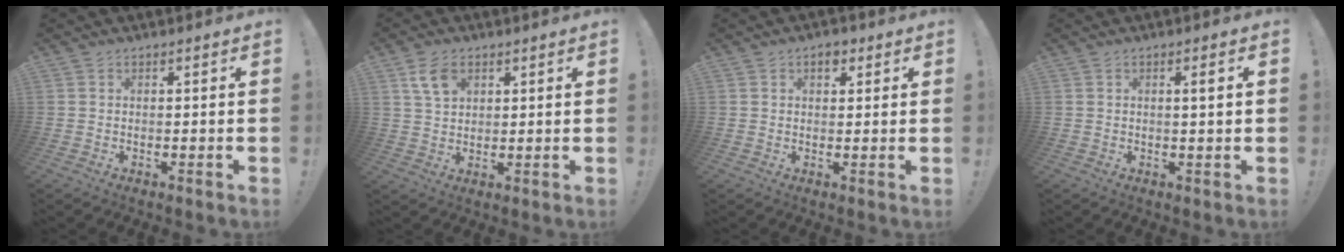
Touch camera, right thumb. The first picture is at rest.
{"total": 6.6, "force": [3.2, 4.3, 3.8], "torque": [-0.066, -0.005, 0.063]}
{"total": 3.3, "force": [1.6, 2.2, 1.9], "torque": [-0.013, -0.003, 0.023]}
{"total": 2.8, "force": [0.5, -0.2, 2.7], "torque": [-0.036, -0.005, 0.003]}